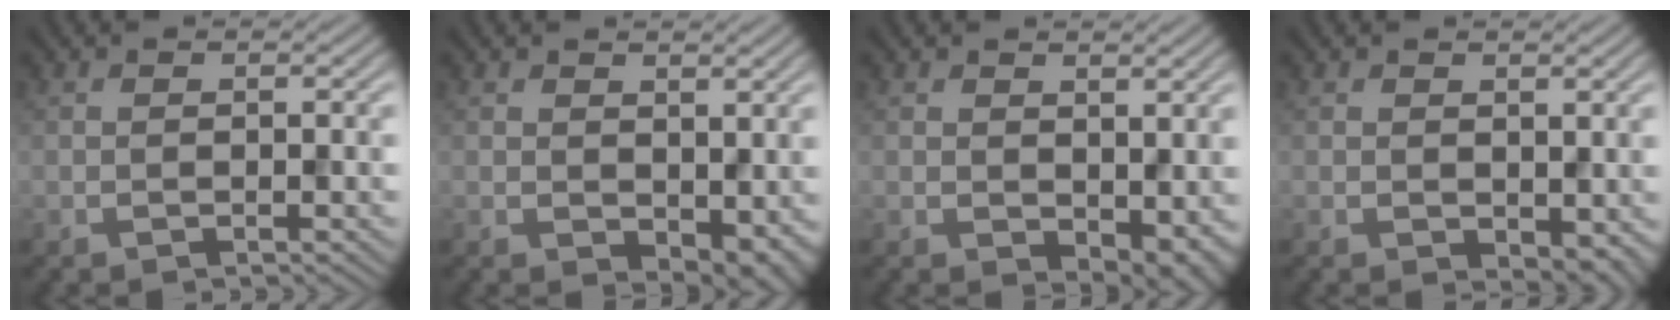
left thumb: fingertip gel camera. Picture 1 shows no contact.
{"total": 4.0, "force": [0.6, 2.6, 3.0], "torque": [-0.049, -0.015, 0.017]}
{"total": 4.5, "force": [0.5, 2.9, 3.4], "torque": [-0.055, -0.017, 0.017]}
{"total": 2.3, "force": [0.4, 1.5, 1.7], "torque": [-0.028, -0.008, 0.013]}